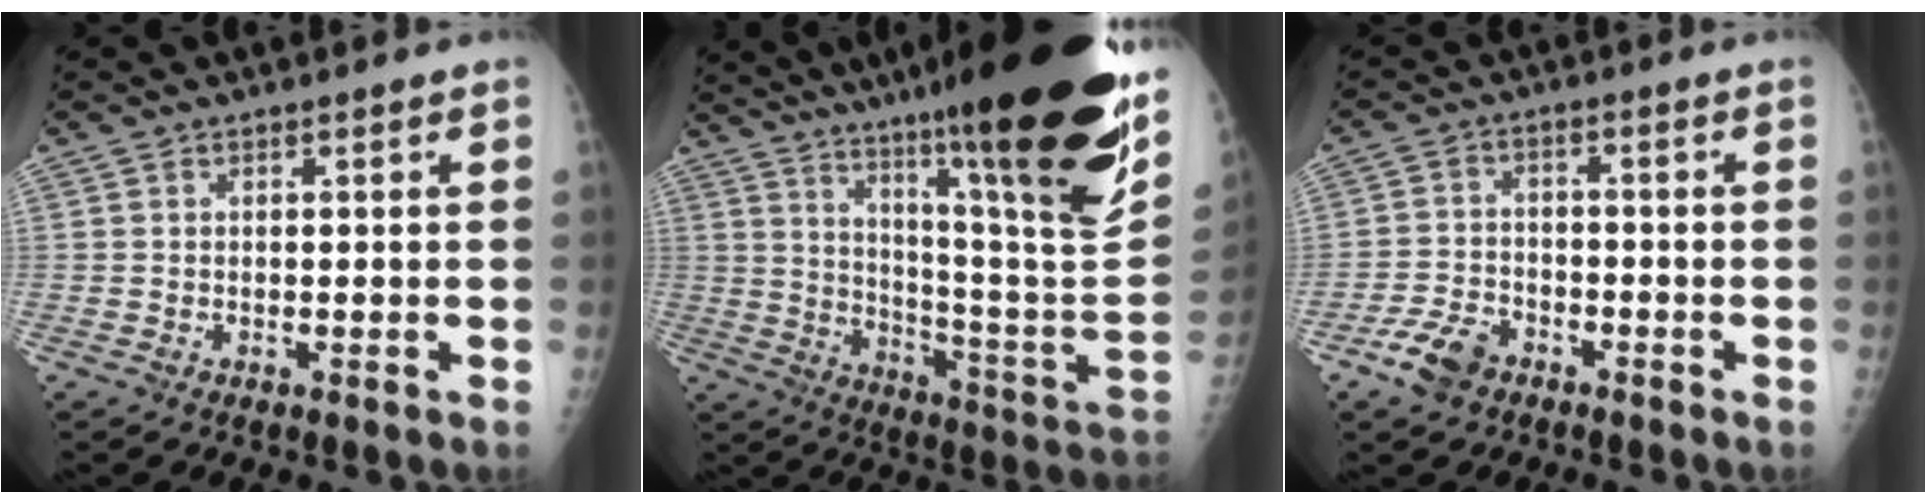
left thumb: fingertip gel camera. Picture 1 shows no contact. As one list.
[{"total": 32.9, "force": [20.8, 3.4, 25.2], "torque": [-0.320, -0.091, 0.316]}, {"total": 6.1, "force": [-4.0, 3.7, 2.9], "torque": [-0.053, 0.019, -0.073]}]